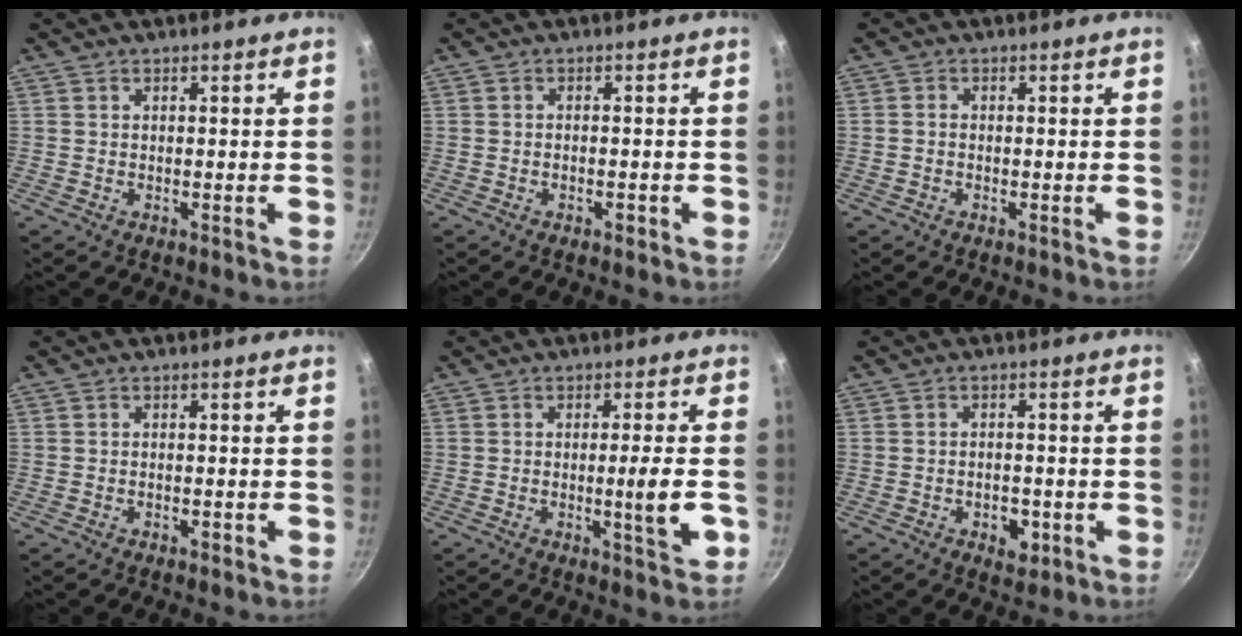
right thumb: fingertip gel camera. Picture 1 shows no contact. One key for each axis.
{"total": 1.5, "fx": -0.8, "fy": 0.7, "fz": 1.0, "tx": -0.019, "ty": 0.005, "tz": -0.012}
{"total": 0.8, "fx": -0.4, "fy": 0.6, "fz": 0.4, "tx": -0.005, "ty": 0.004, "tz": -0.010}
{"total": 1.0, "fx": -0.6, "fy": 0.4, "fz": 0.7, "tx": -0.015, "ty": 0.004, "tz": -0.010}
{"total": 6.6, "fx": -1.4, "fy": 0.4, "fz": 6.4, "tx": -0.097, "ty": 0.001, "tz": -0.021}
{"total": 4.7, "fx": -1.8, "fy": 2.8, "fz": 3.3, "tx": -0.036, "ty": 0.009, "tz": -0.022}